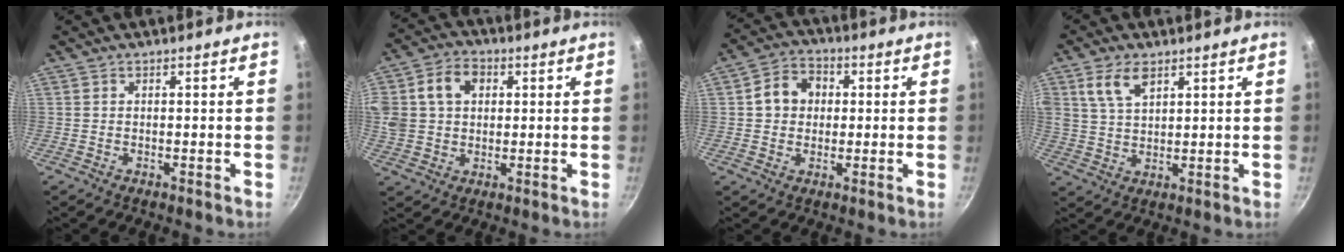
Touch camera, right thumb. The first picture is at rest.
{"total": 13.6, "force": [3.6, 10.7, 7.6], "torque": [-0.150, 0.021, 0.057]}
{"total": 7.8, "force": [1.2, 6.6, 4.0], "torque": [-0.037, 0.014, 0.007]}
{"total": 7.0, "force": [3.6, 3.8, 4.5], "torque": [-0.080, -0.011, 0.073]}